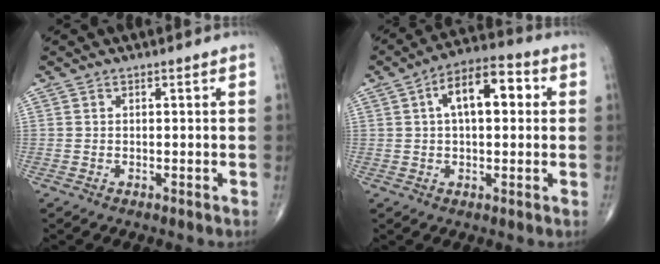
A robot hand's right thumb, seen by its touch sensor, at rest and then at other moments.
{"total": 11.0, "force": [2.4, 5.5, 9.3], "torque": [-0.135, 0.026, 0.028]}